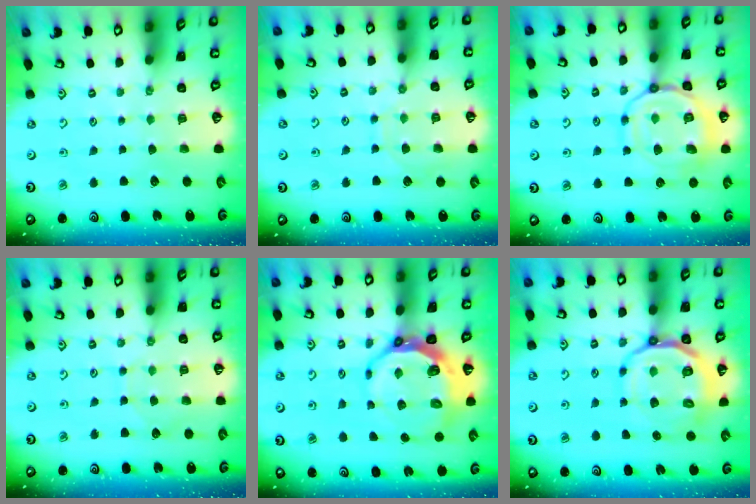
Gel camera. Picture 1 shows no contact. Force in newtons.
{"total": 8.7, "press": 8.7, "slide": 0.6}
{"total": 15.1, "press": 15.1, "slide": 1.4}
{"total": 6.3, "press": 6.2, "slide": 0.6}
{"total": 11.0, "press": 10.1, "slide": 4.3}
{"total": 15.3, "press": 15.1, "slide": 2.6}